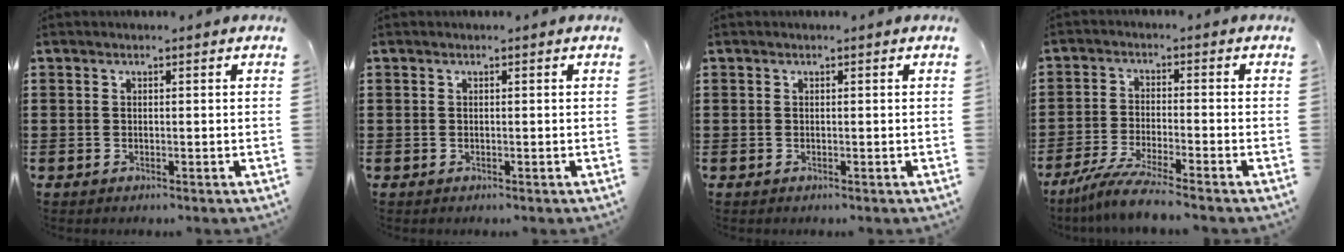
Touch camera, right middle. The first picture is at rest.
{"total": 0.0}
{"total": 0.0}
{"total": 5.7, "force": [-5.0, -0.5, 2.8], "torque": [-0.071, -0.023, -0.100]}